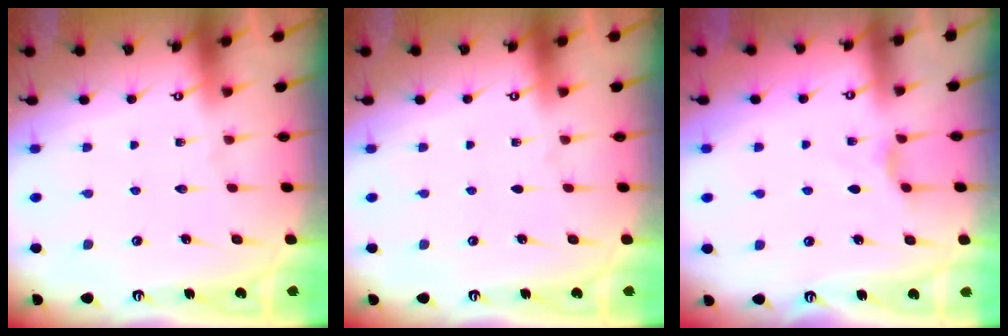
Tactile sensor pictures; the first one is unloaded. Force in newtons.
{"total": 0.0}
{"total": 2.4, "press": 2.3, "slide": 0.3}